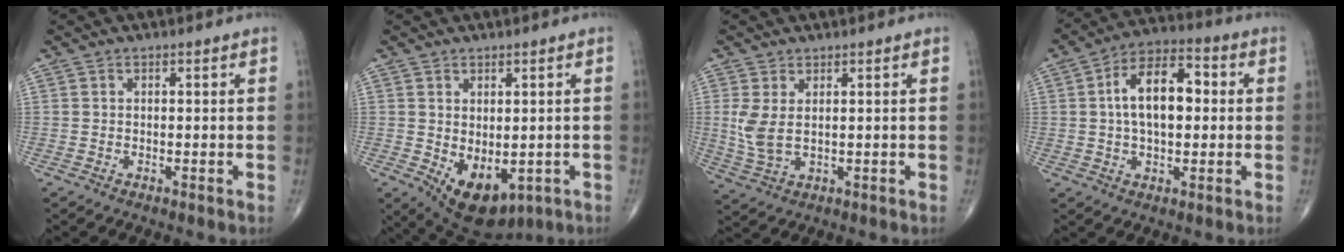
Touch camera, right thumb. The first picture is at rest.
{"total": 10.2, "force": [-2.7, 6.0, 7.8], "torque": [-0.099, -0.002, -0.016]}
{"total": 5.2, "force": [0.9, 2.6, 4.4], "torque": [-0.106, -0.005, 0.027]}
{"total": 12.6, "force": [1.2, 6.9, 10.4], "torque": [-0.163, 0.025, 0.011]}